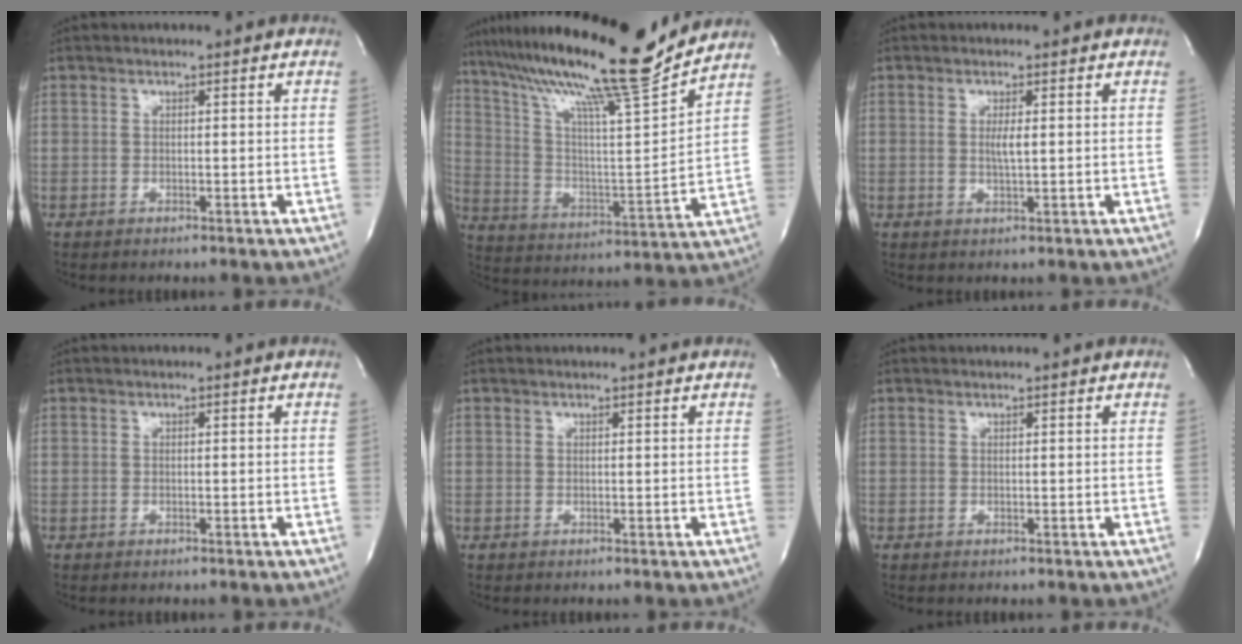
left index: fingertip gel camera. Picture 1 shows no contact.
{"total": 22.4, "force": [18.7, -0.7, 12.2], "torque": [-0.217, -0.026, 0.306]}
{"total": 2.0, "force": [0.2, 0.1, 2.0], "torque": [-0.042, -0.004, 0.003]}
{"total": 0.0}
{"total": 1.8, "force": [1.7, 0.0, 0.6], "torque": [-0.009, 0.010, 0.021]}
{"total": 1.1, "force": [1.0, 0.0, 0.3], "torque": [-0.007, 0.007, 0.016]}